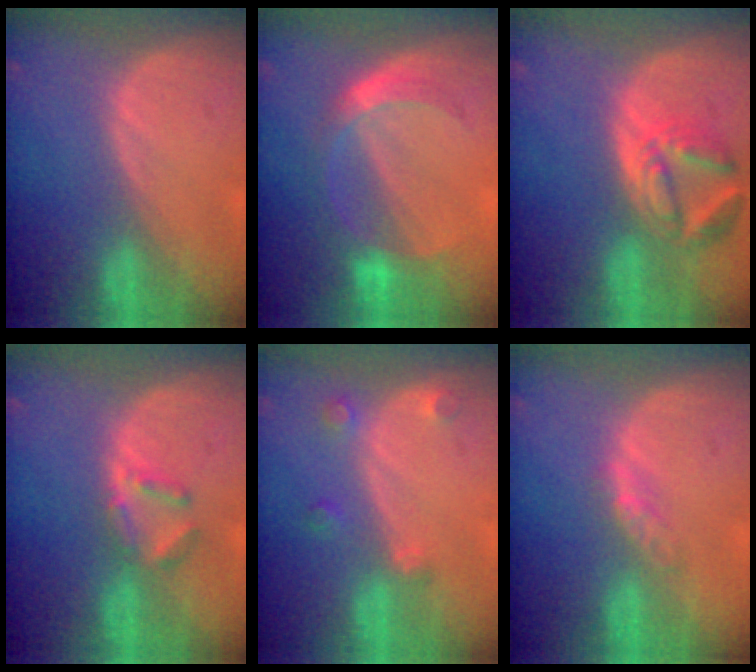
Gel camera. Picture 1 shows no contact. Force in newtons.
{"total": 5.7, "press": 5.4, "slide": 1.9}
{"total": 7.7, "press": 6.8, "slide": 3.6}
{"total": 3.3, "press": 3.2, "slide": 0.4}
{"total": 2.6, "press": 2.6, "slide": 0.5}
{"total": 2.8, "press": 2.5, "slide": 1.2}